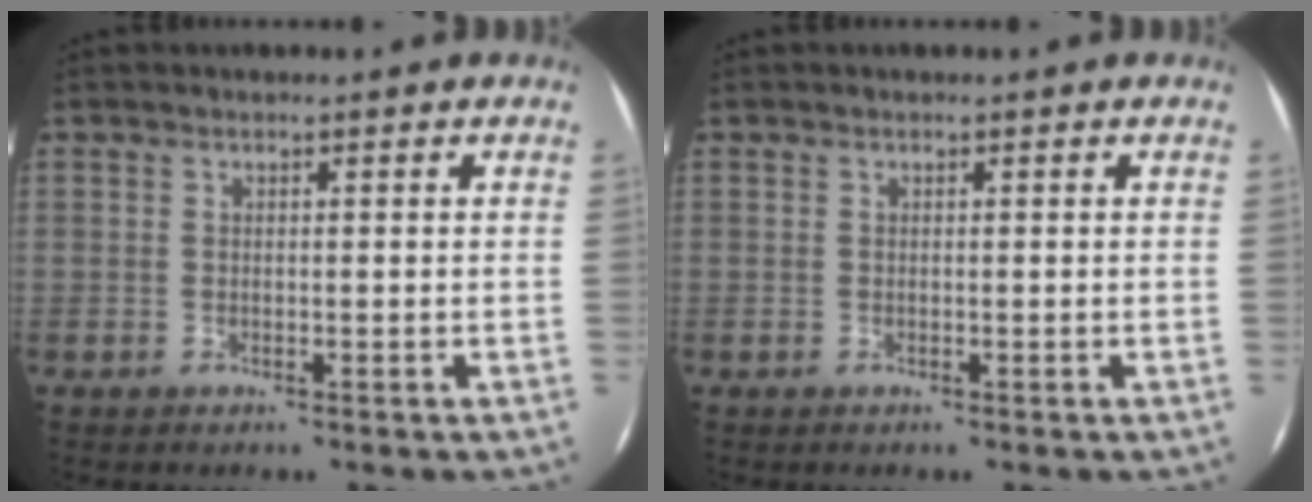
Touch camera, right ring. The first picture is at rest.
{"total": 0.0}